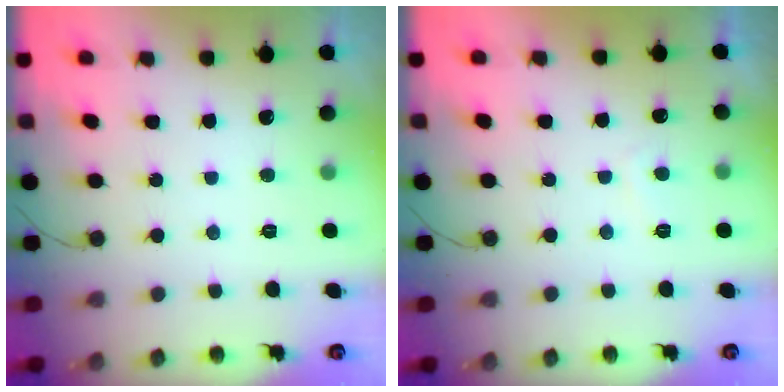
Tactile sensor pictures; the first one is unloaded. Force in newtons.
{"total": 0.7, "press": 0.5, "slide": 0.5}